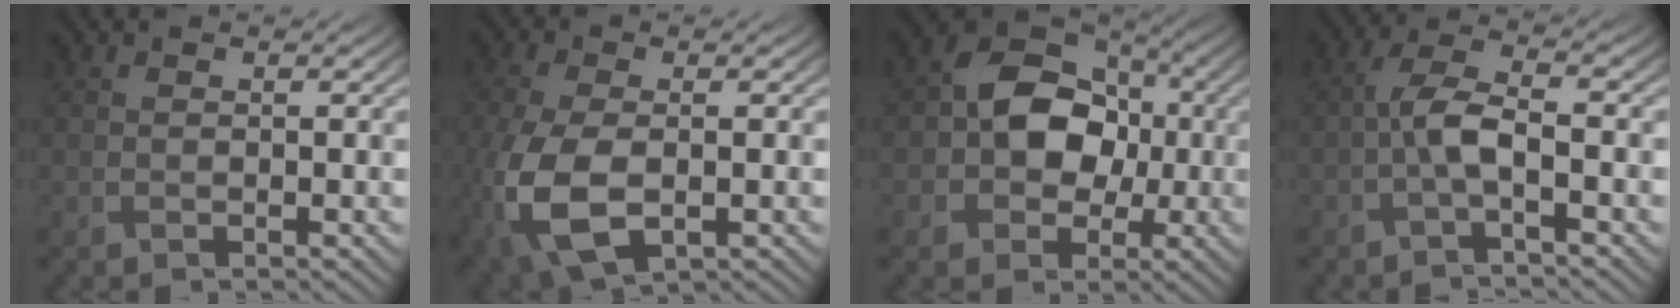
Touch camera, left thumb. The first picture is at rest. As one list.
[{"total": 10.6, "force": [-2.6, 6.3, 8.1], "torque": [-0.236, -0.045, -0.035]}, {"total": 9.5, "force": [-0.4, 7.3, 6.1], "torque": [-0.100, 0.009, -0.025]}, {"total": 4.4, "force": [-1.4, 1.2, 4.0], "torque": [-0.086, 0.011, -0.039]}]